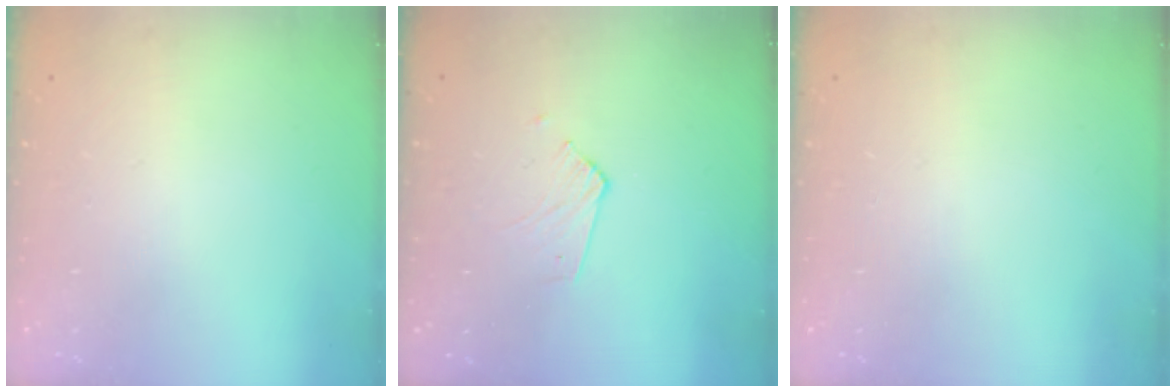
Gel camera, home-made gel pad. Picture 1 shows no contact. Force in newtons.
{"total": 2.9, "press": 2.9, "slide": 0.2}
{"total": 0.0}